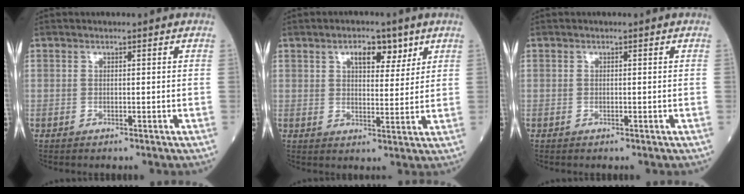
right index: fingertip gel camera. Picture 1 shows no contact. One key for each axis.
{"total": 5.5, "fx": 3.1, "fy": 2.6, "fz": 3.8, "tx": -0.055, "ty": 0.005, "tz": 0.046}
{"total": 0.0}